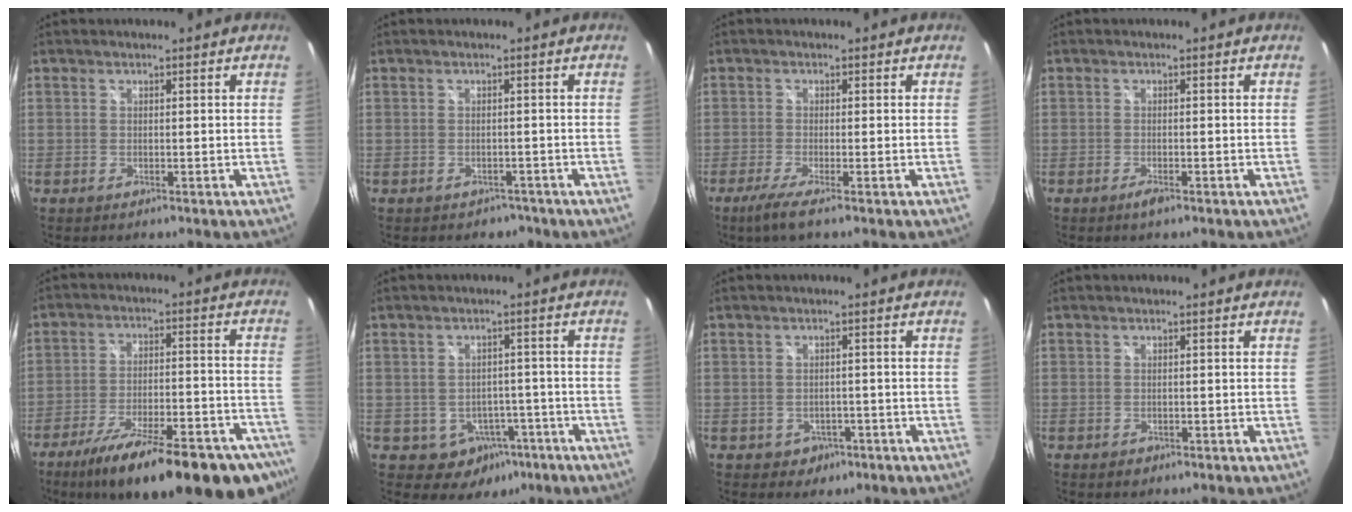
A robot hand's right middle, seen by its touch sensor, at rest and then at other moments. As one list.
[{"total": 2.7, "force": [-1.9, 1.9, 0.4], "torque": [-0.008, -0.001, -0.022]}, {"total": 3.5, "force": [-2.2, -0.5, 2.7], "torque": [-0.070, -0.012, -0.045]}, {"total": 1.6, "force": [-1.1, 0.4, 1.1], "torque": [-0.023, -0.005, -0.022]}, {"total": 26.7, "force": [-20.0, 6.8, 16.3], "torque": [-0.255, -0.044, -0.274]}, {"total": 7.4, "force": [-3.6, 6.2, 2.0], "torque": [-0.045, 0.020, -0.023]}, {"total": 3.7, "force": [-1.6, 3.2, 1.0], "torque": [-0.031, 0.003, -0.011]}, {"total": 1.1, "force": [-0.6, 0.9, 0.3], "torque": [-0.006, -0.003, -0.007]}]